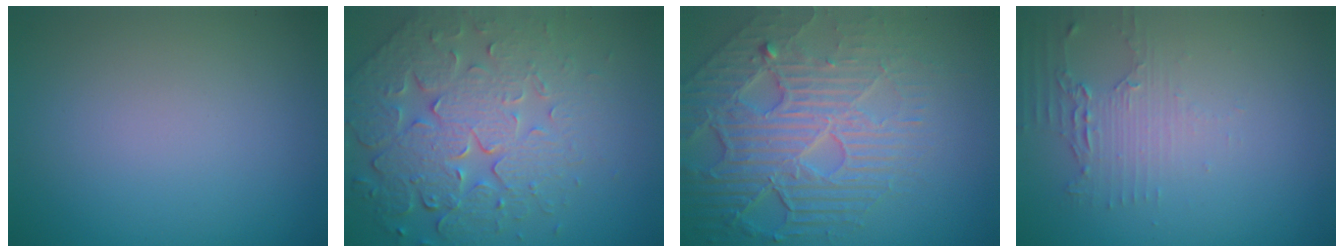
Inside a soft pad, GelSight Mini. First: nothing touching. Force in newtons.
{"total": 8.0, "press": 5.8, "slide": 5.5}
{"total": 8.2, "press": 5.7, "slide": 5.9}
{"total": 2.1, "press": 1.6, "slide": 1.4}